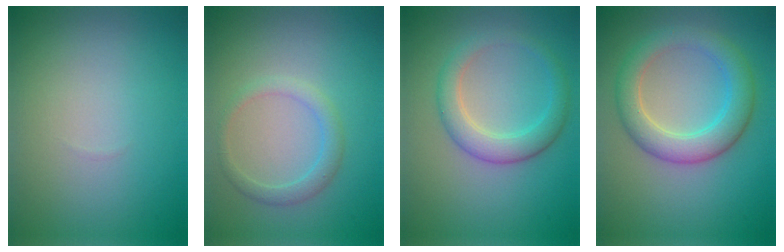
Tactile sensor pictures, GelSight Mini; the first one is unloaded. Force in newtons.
{"total": 1.9, "press": 1.9, "slide": 0.1}
{"total": 3.4, "press": 3.4, "slide": 0.2}
{"total": 4.9, "press": 4.9, "slide": 0.0}